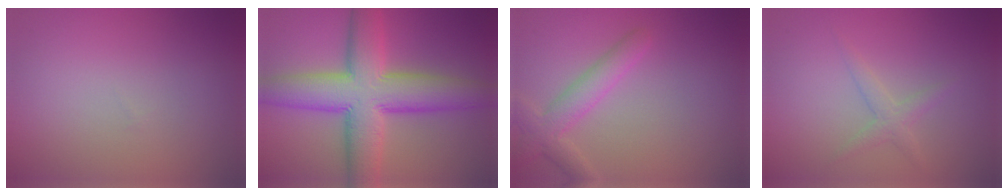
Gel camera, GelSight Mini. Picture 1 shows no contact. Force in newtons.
{"total": 10.4, "press": 10.4, "slide": 0.4}
{"total": 3.3, "press": 3.3, "slide": 0.2}
{"total": 1.5, "press": 1.5, "slide": 0.1}